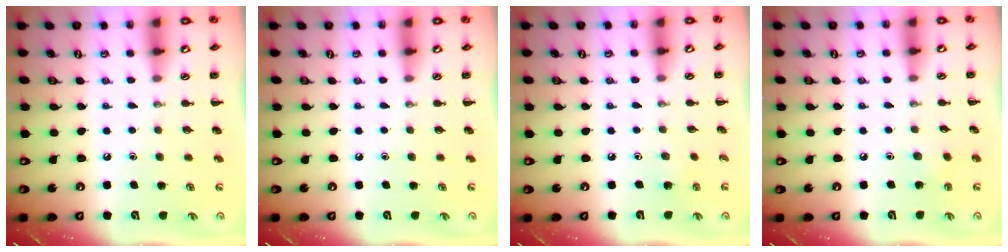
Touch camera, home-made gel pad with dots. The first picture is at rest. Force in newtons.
{"total": 0.0}
{"total": 2.7, "press": 2.6, "slide": 1.0}
{"total": 3.8, "press": 3.6, "slide": 1.1}